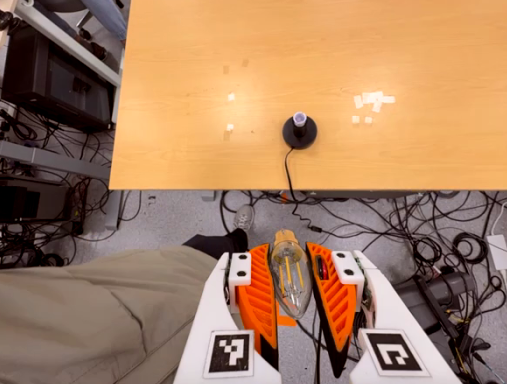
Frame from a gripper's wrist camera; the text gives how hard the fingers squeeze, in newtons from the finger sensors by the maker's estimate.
{"total": 20.5, "left": 21.9, "right": 19.0}